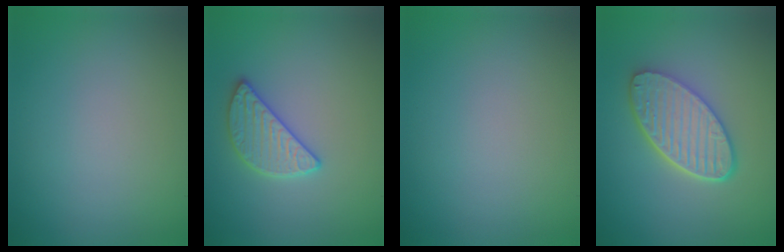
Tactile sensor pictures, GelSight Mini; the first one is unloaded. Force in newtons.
{"total": 2.7, "press": 2.7, "slide": 0.4}
{"total": 0.0}
{"total": 5.7, "press": 4.5, "slide": 3.5}